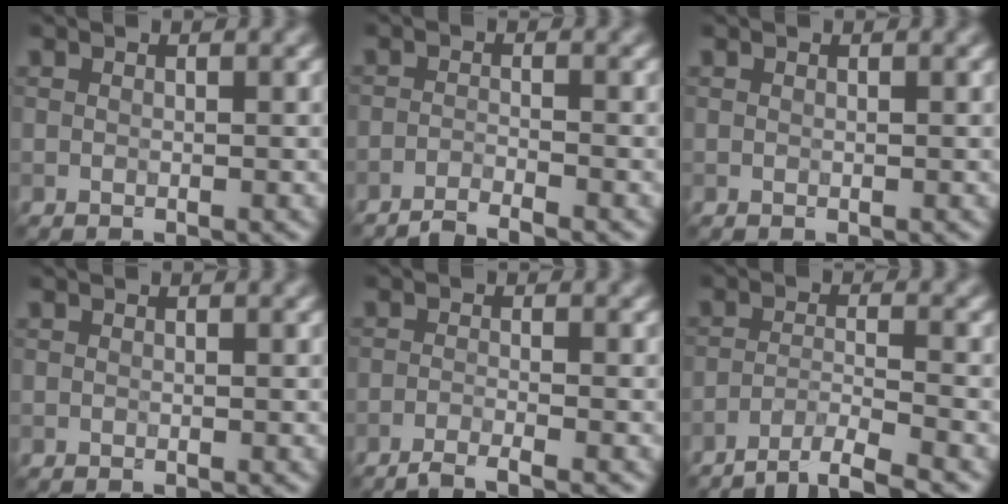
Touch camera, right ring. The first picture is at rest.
{"total": 2.3, "force": [-2.0, 0.2, 1.0], "torque": [-0.011, 0.002, -0.049]}
{"total": 0.0}
{"total": 0.0}
{"total": 2.7, "force": [-2.1, 0.4, 1.6], "torque": [-0.025, 0.001, -0.050]}
{"total": 4.0, "force": [-3.2, 0.6, 2.3], "torque": [-0.034, 0.001, -0.064]}